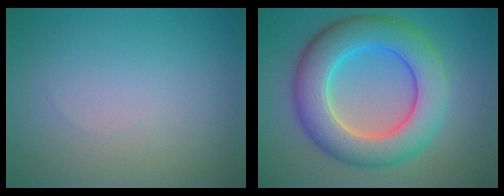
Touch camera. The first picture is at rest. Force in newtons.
{"total": 9.2, "press": 9.2, "slide": 0.4}